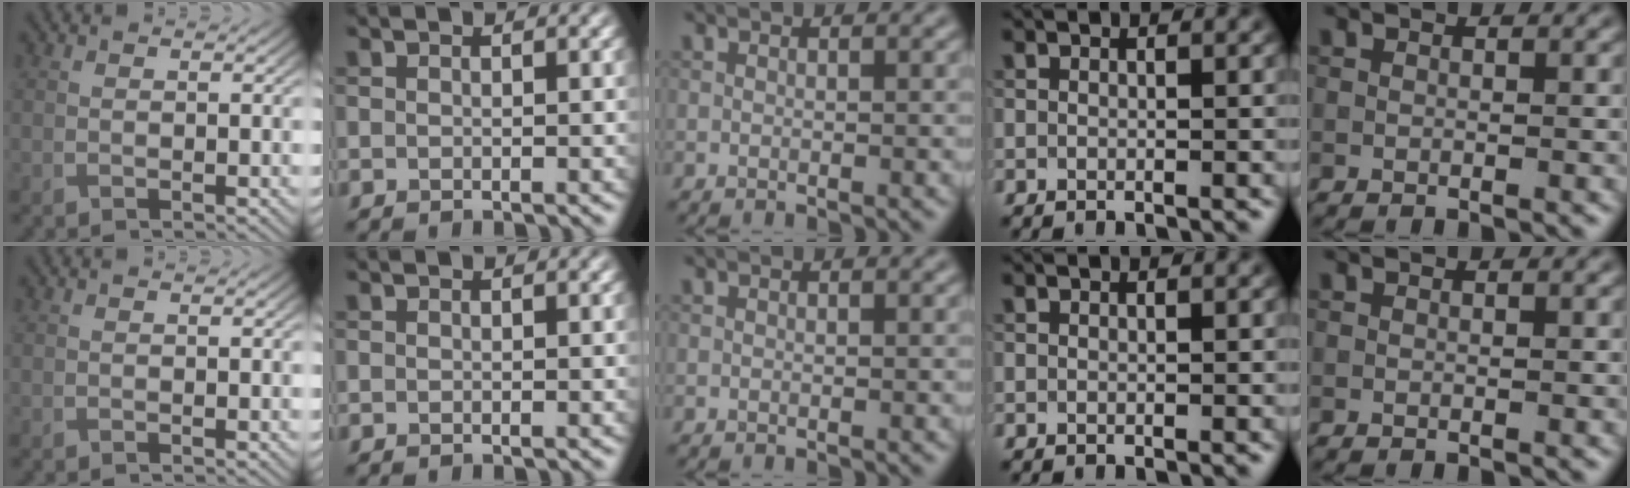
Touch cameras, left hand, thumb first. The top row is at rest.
{}